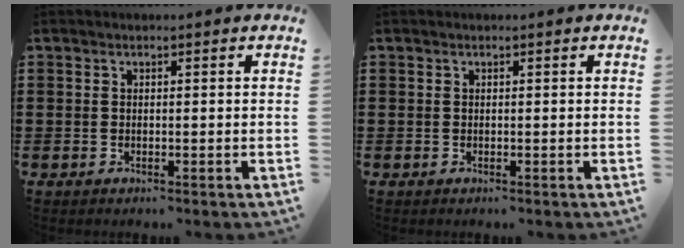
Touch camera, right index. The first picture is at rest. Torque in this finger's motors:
{"motor_torque": [0.14, -0.13, 0.00, 0.01]}